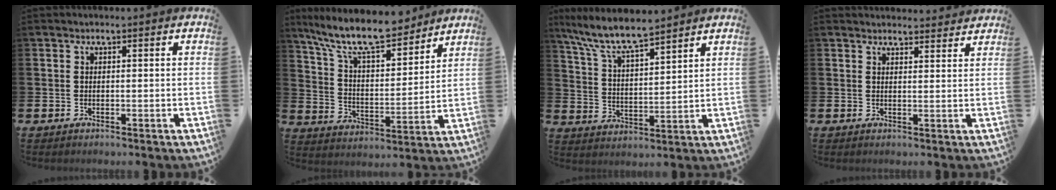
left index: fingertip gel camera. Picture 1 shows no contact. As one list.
[{"total": 11.6, "force": [10.2, 2.7, 4.9], "torque": [-0.130, -0.055, 0.180]}, {"total": 8.5, "force": [7.8, 1.0, 3.4], "torque": [-0.096, -0.038, 0.141]}, {"total": 2.3, "force": [2.3, 0.4, -0.2], "torque": [0.009, -0.016, 0.039]}]